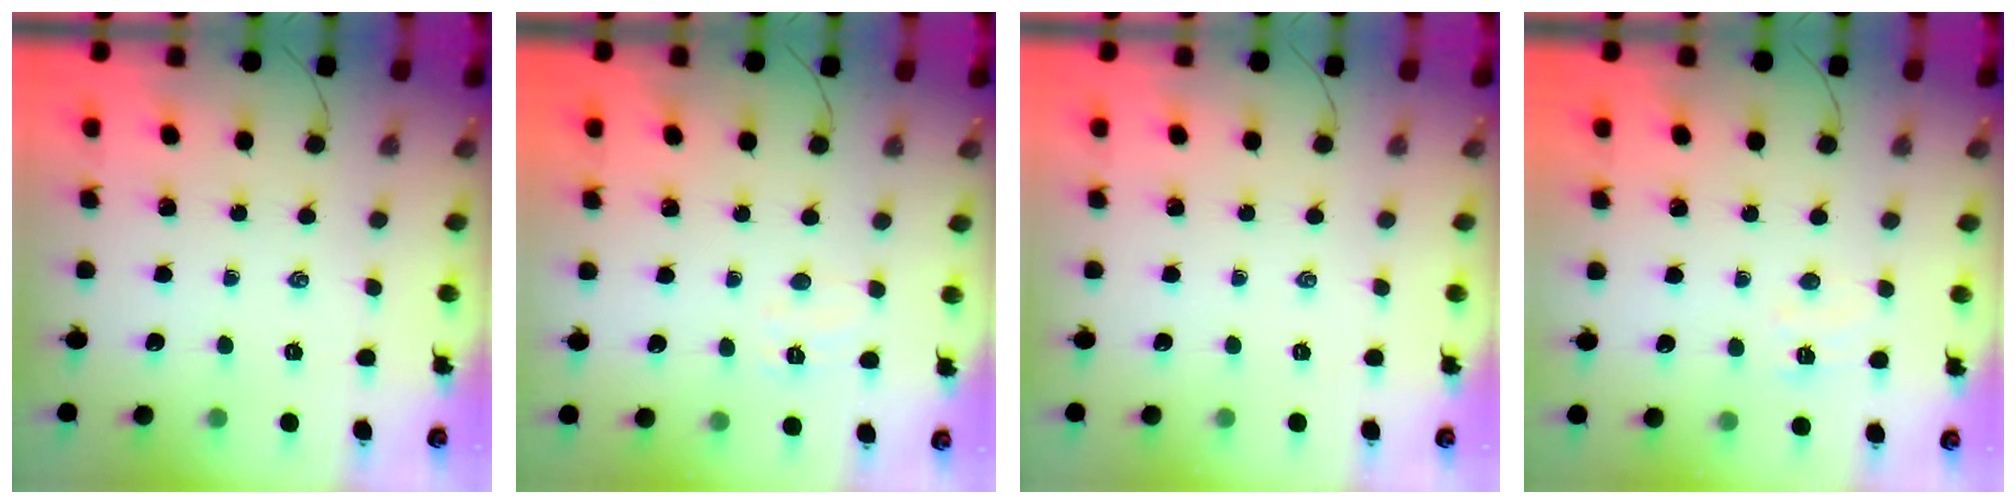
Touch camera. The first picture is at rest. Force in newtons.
{"total": 3.7, "press": 3.5, "slide": 1.0}
{"total": 0.0}
{"total": 6.0, "press": 5.7, "slide": 1.6}